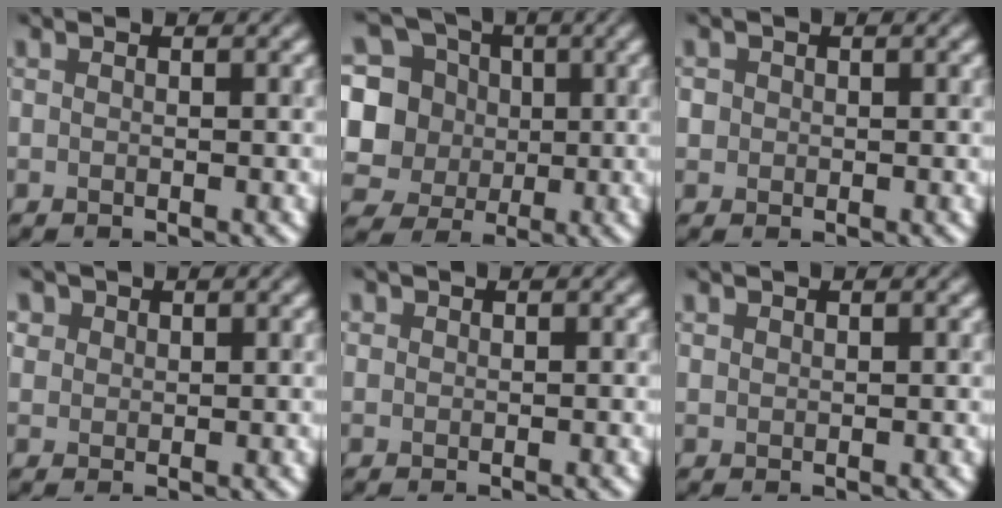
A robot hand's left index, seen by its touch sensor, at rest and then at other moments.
{"total": 11.8, "force": [1.8, 11.0, 3.7], "torque": [-0.128, 0.025, 0.029]}
{"total": 1.8, "force": [0.5, 1.6, 0.5], "torque": [0.007, 0.010, -0.006]}
{"total": 2.3, "force": [1.4, 1.7, 0.5], "torque": [-0.019, 0.006, 0.028]}
{"total": 0.5, "force": [0.2, 0.5, 0.0], "torque": [0.007, -0.005, 0.003]}
{"total": 0.6, "force": [0.5, 0.3, 0.0], "torque": [-0.001, 0.000, 0.010]}